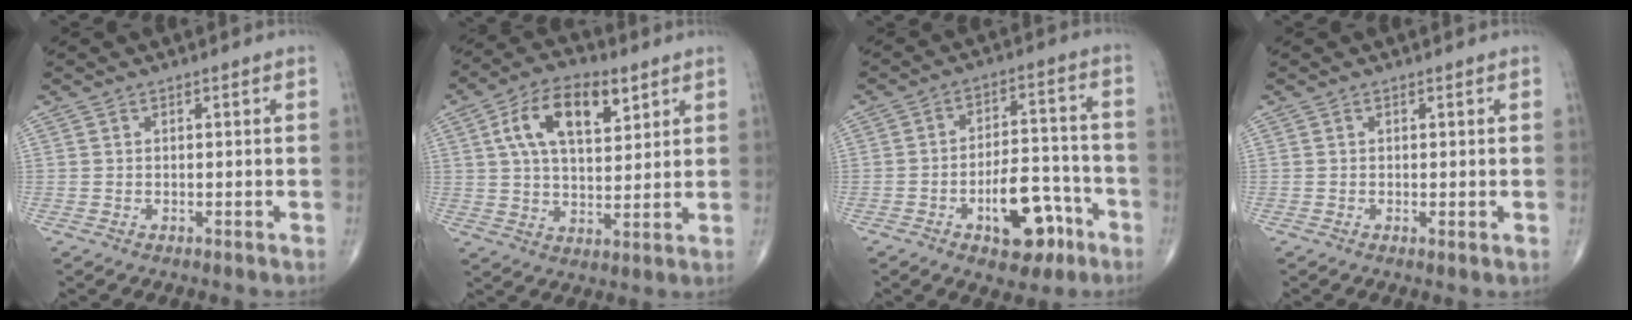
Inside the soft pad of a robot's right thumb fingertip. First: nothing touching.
{"total": 13.8, "force": [5.5, 7.2, 10.4], "torque": [-0.163, -0.006, 0.095]}
{"total": 12.4, "force": [-5.9, 6.3, 8.9], "torque": [-0.105, 0.048, -0.083]}
{"total": 0.7, "force": [-0.1, 0.1, 0.7], "torque": [-0.012, -0.004, -0.004]}